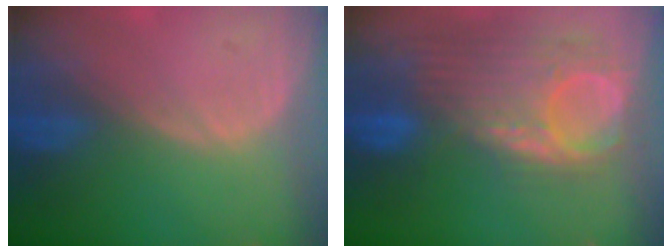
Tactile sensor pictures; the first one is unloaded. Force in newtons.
{"total": 11.9, "press": 10.4, "slide": 5.8}